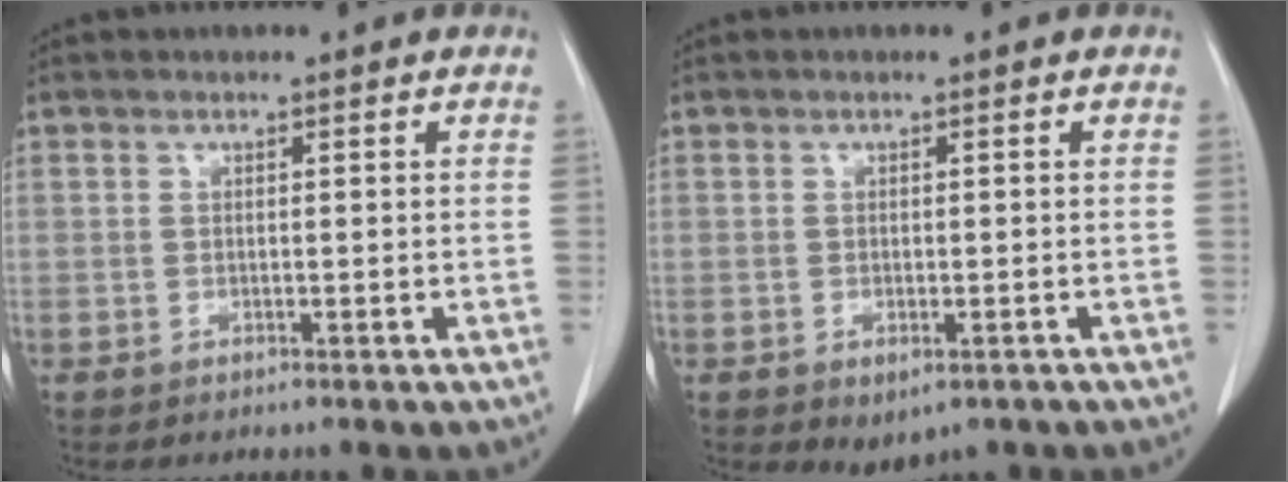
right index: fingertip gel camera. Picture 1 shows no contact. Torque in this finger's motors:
{"motor_torque": [0.47, -0.41, 0.13, 0.03]}